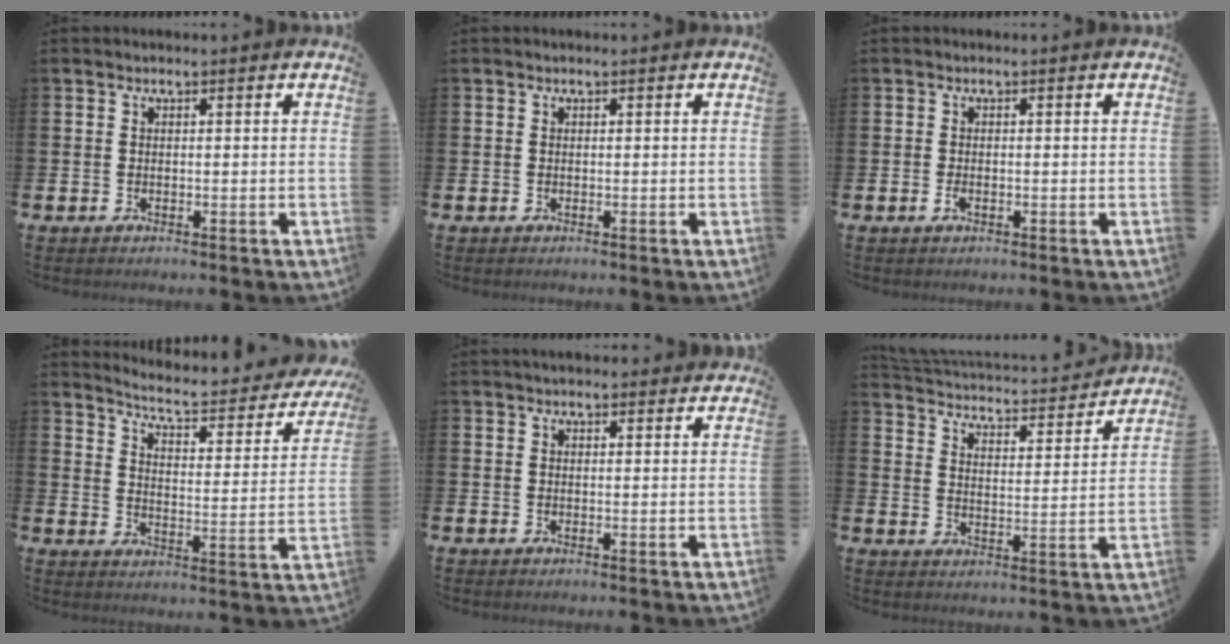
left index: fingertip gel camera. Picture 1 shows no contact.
{"total": 0.0}
{"total": 1.2, "force": [-0.4, 0.5, 1.0], "torque": [-0.017, -0.001, -0.009]}
{"total": 5.3, "force": [4.8, 0.8, 2.0], "torque": [-0.057, -0.042, 0.072]}
{"total": 1.7, "force": [1.6, 0.6, 0.3], "torque": [0.005, -0.002, 0.026]}
{"total": 4.0, "force": [3.8, 0.9, 0.4], "torque": [-0.024, -0.043, 0.056]}